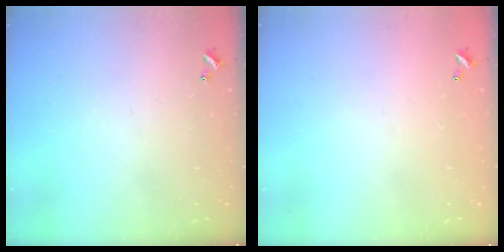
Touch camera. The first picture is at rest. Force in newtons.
{"total": 2.9, "press": 2.9, "slide": 0.1}